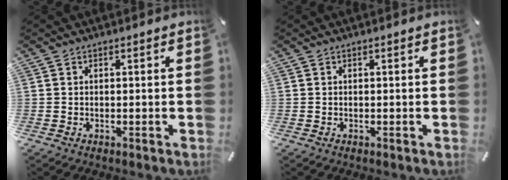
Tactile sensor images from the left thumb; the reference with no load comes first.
{"total": 0.0}